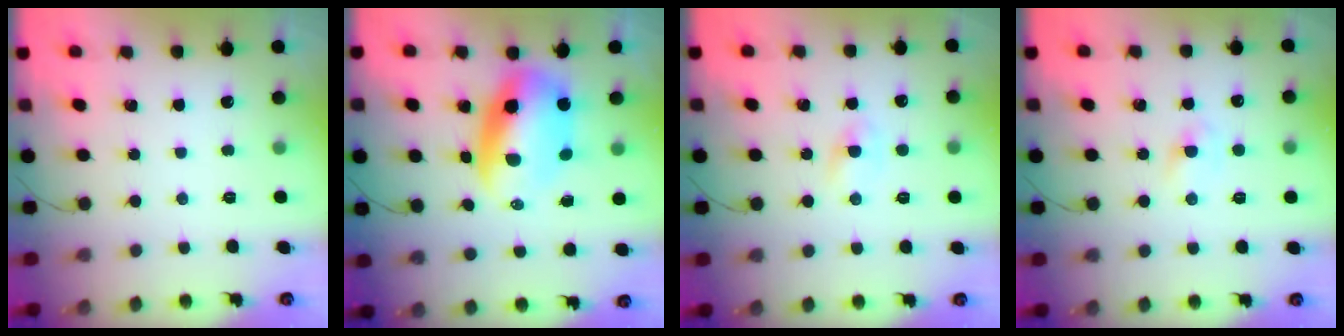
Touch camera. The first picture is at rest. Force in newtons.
{"total": 10.5, "press": 10.2, "slide": 2.4}
{"total": 1.8, "press": 1.6, "slide": 0.8}
{"total": 2.2, "press": 2.0, "slide": 0.9}